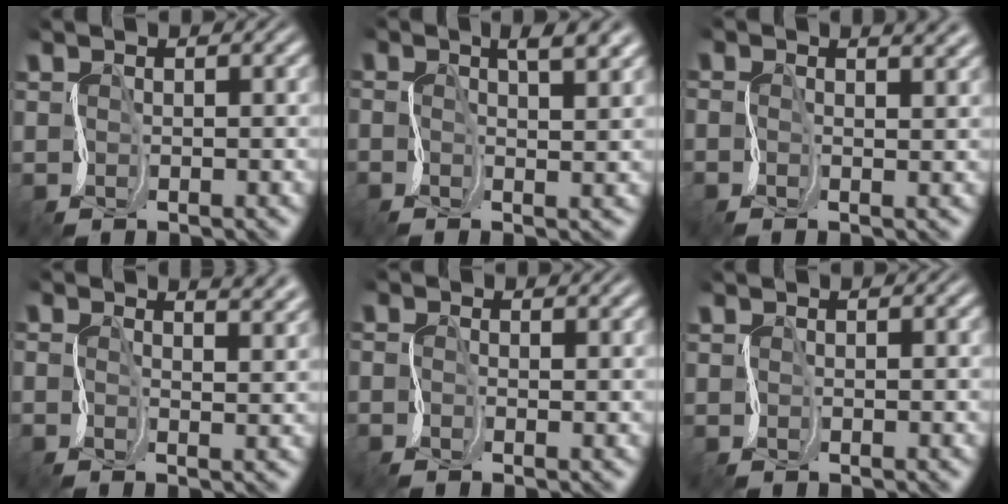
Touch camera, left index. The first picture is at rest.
{"total": 4.8, "force": [1.7, 1.4, 4.2], "torque": [-0.031, 0.019, 0.015]}
{"total": 3.4, "force": [1.4, 1.6, 2.7], "torque": [-0.020, 0.015, -0.004]}
{"total": 4.2, "force": [2.5, 1.7, 2.9], "torque": [-0.032, 0.023, 0.009]}
{"total": 0.7, "force": [-0.4, 0.3, 0.6], "torque": [-0.002, -0.002, -0.005]}
{"total": 0.0}